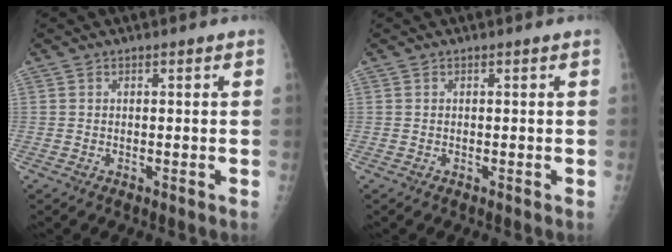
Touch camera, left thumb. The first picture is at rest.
{"total": 0.0}